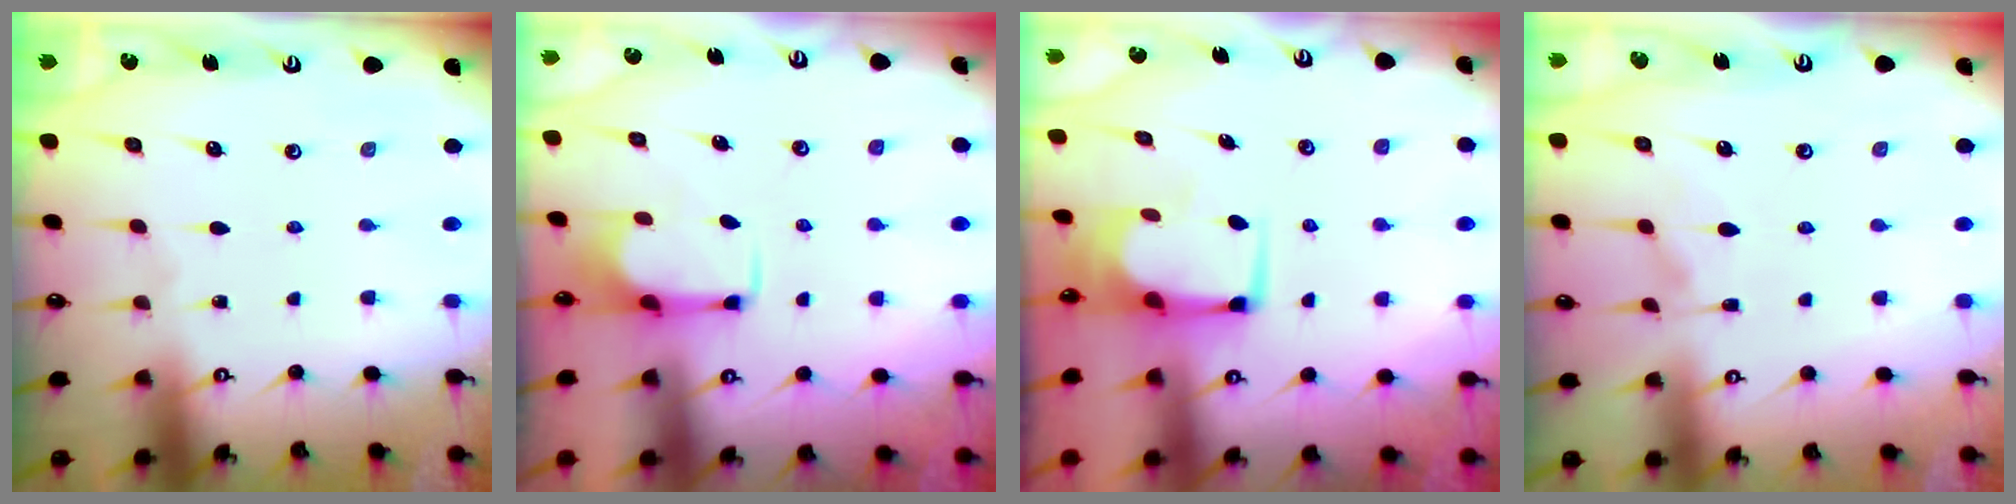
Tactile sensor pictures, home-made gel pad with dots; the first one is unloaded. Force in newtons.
{"total": 2.6, "press": 2.5, "slide": 0.9}
{"total": 3.0, "press": 3.0, "slide": 0.2}
{"total": 6.2, "press": 6.0, "slide": 1.4}